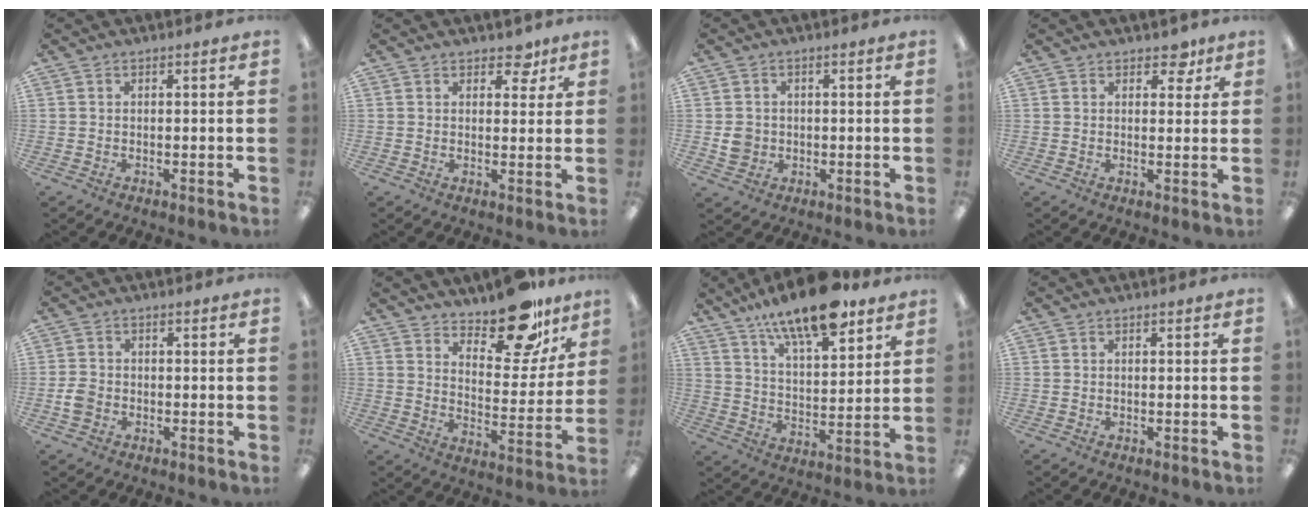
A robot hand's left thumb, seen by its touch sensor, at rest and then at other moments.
{"total": 4.8, "force": [3.2, 2.9, 2.0], "torque": [-0.007, -0.014, 0.052]}
{"total": 3.8, "force": [-0.2, 3.6, 1.3], "torque": [-0.015, 0.004, -0.002]}
{"total": 4.3, "force": [2.9, 2.5, 1.9], "torque": [-0.010, -0.010, 0.047]}
{"total": 3.2, "force": [-1.1, 2.5, 1.7], "torque": [-0.027, 0.008, -0.019]}
{"total": 16.1, "force": [13.1, 6.2, 6.9], "torque": [-0.087, -0.098, 0.227]}
{"total": 15.9, "force": [12.0, 5.3, 9.0], "torque": [-0.148, -0.067, 0.205]}
{"total": 0.0}